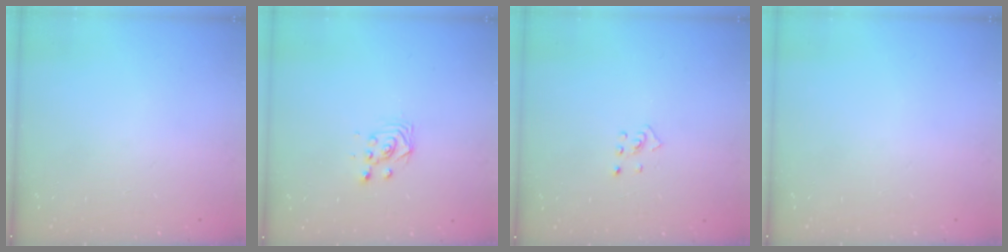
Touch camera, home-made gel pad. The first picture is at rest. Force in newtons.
{"total": 2.9, "press": 2.9, "slide": 0.1}
{"total": 2.5, "press": 2.4, "slide": 0.8}
{"total": 0.0}